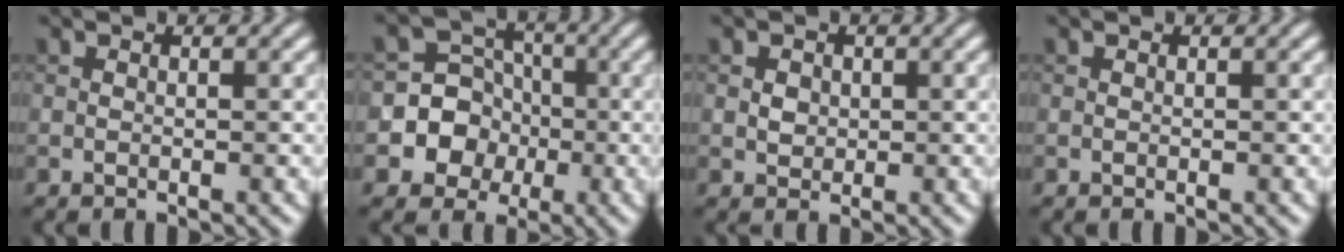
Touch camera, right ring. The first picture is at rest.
{"total": 9.1, "force": [-2.6, 8.5, 1.5], "torque": [-0.028, 0.009, -0.060]}
{"total": 1.2, "force": [0.2, 1.1, 0.5], "torque": [-0.009, -0.001, 0.004]}
{"total": 0.0}